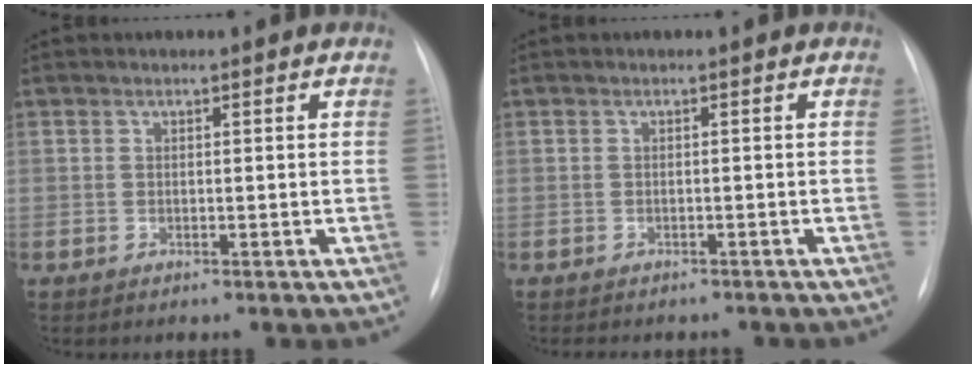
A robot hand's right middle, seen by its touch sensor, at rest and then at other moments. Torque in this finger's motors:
{"motor_torque": [0.49, -0.52, -0.03, -0.02]}